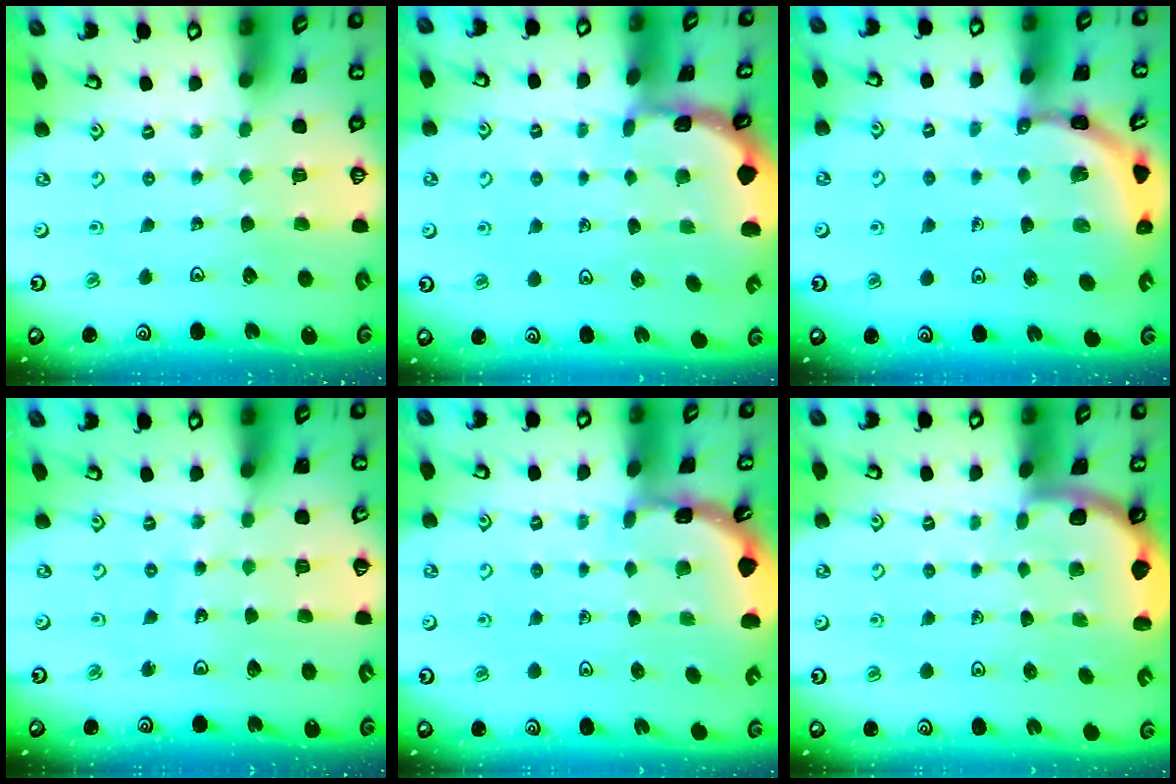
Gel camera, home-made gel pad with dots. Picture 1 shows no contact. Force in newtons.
{"total": 1.5, "press": 1.5, "slide": 0.1}
{"total": 3.6, "press": 3.6, "slide": 0.2}
{"total": 3.7, "press": 3.7, "slide": 0.2}
{"total": 1.9, "press": 1.9, "slide": 0.1}
{"total": 1.6, "press": 1.6, "slide": 0.0}